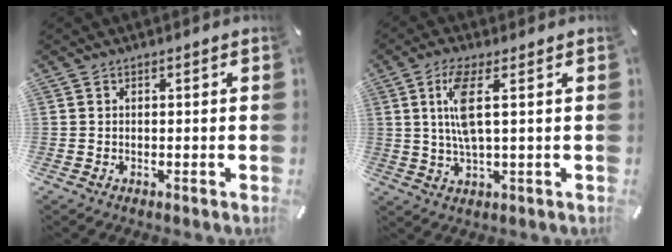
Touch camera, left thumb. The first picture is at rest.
{"total": 8.0, "force": [1.8, 2.1, 7.5], "torque": [-0.163, -0.003, 0.027]}